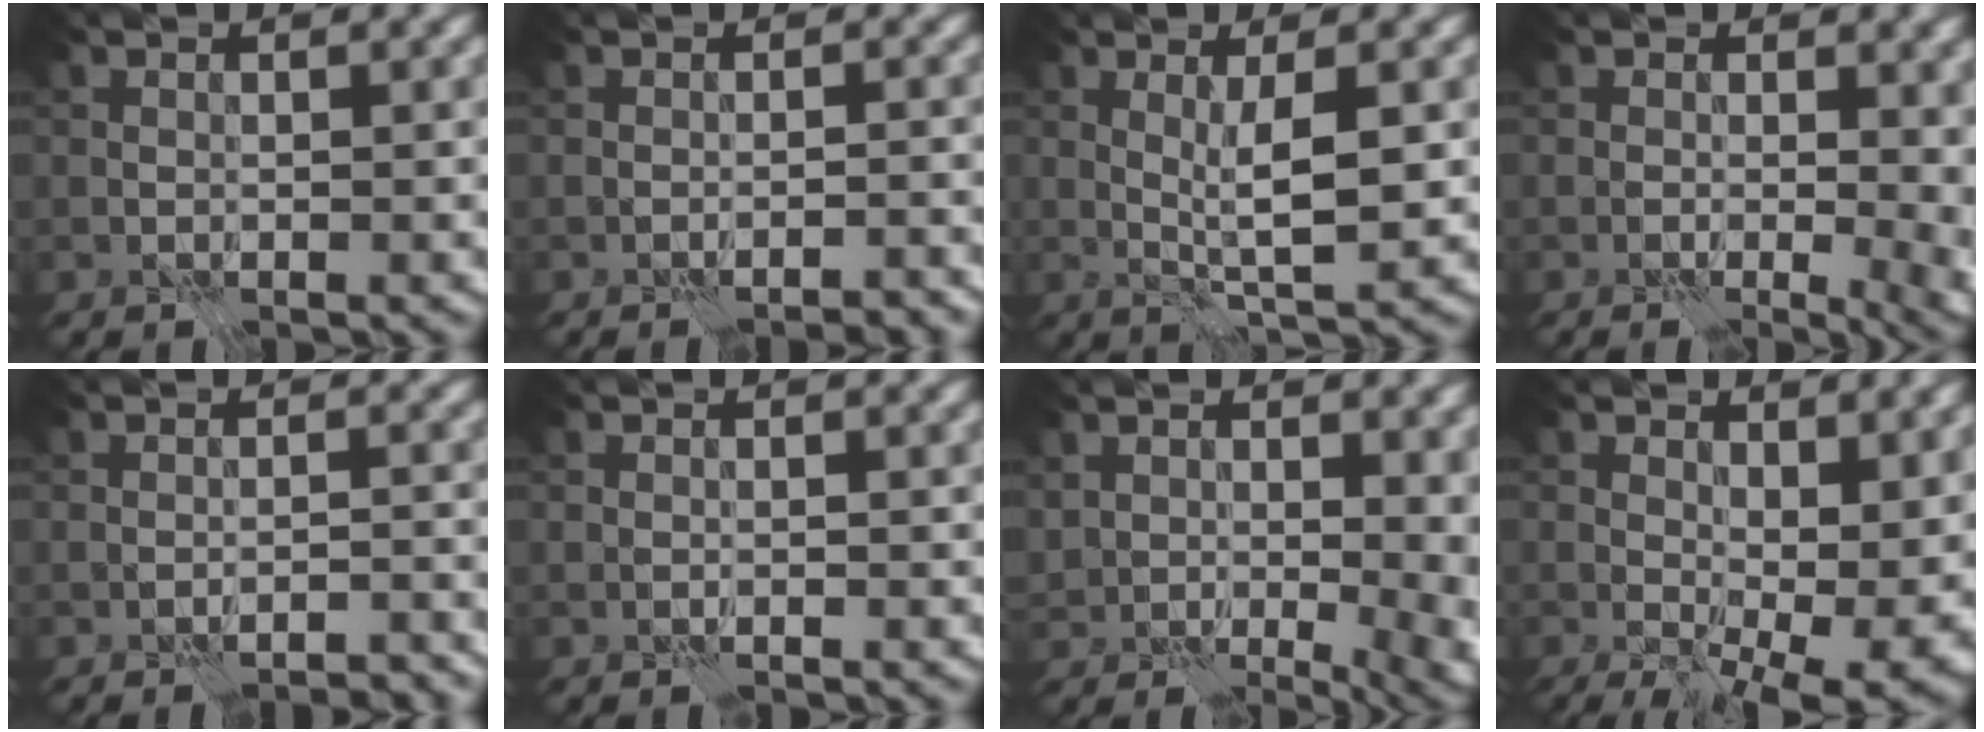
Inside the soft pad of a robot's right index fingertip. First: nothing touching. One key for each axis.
{"total": 1.4, "fx": -1.3, "fy": -0.2, "fz": 0.4, "tx": -0.003, "ty": -0.001, "tz": -0.020}
{"total": 3.3, "fx": 0.1, "fy": 0.1, "fz": 3.3, "tx": -0.058, "ty": -0.005, "tz": 0.003}
{"total": 5.8, "fx": -0.1, "fy": 3.0, "fz": 4.9, "tx": -0.035, "ty": -0.014, "tz": 0.008}
{"total": 2.1, "fx": -2.0, "fy": -0.1, "fz": 0.5, "tx": -0.006, "ty": -0.002, "tz": -0.029}
{"total": 0.0}
{"total": 7.7, "fx": 1.7, "fy": 4.8, "fz": 5.8, "tx": -0.096, "ty": -0.021, "tz": 0.056}
{"total": 11.3, "fx": 0.7, "fy": 5.8, "fz": 9.7, "tx": -0.126, "ty": -0.023, "tz": 0.045}